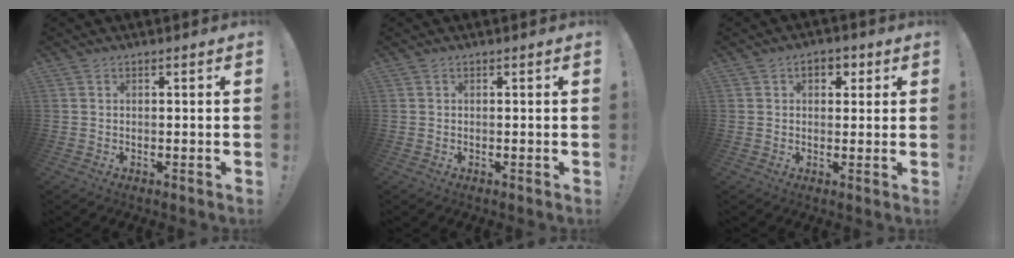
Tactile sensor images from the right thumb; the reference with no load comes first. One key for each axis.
{"total": 0.0}
{"total": 4.5, "fx": 1.6, "fy": 3.2, "fz": 2.8, "tx": -0.034, "ty": 0.004, "tz": 0.025}